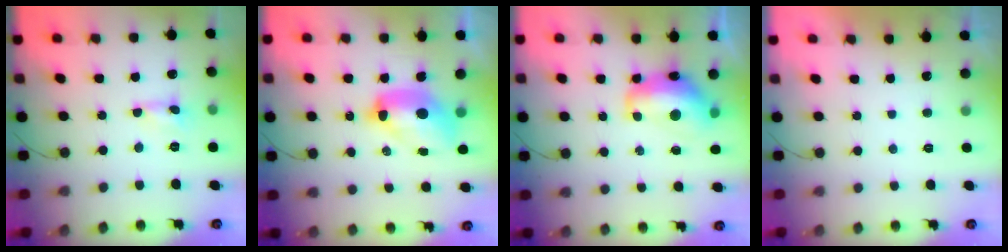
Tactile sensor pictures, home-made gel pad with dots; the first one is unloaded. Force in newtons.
{"total": 11.3, "press": 11.2, "slide": 1.1}
{"total": 12.7, "press": 12.7, "slide": 0.9}
{"total": 0.0}